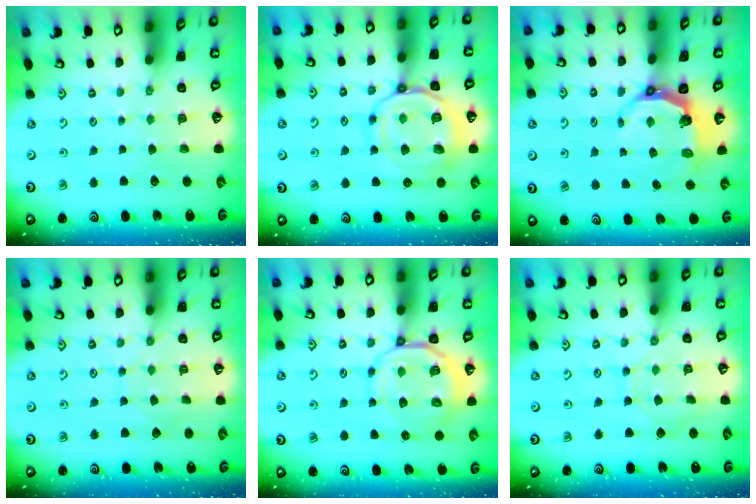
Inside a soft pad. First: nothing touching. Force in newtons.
{"total": 13.9, "press": 13.8, "slide": 1.5}
{"total": 6.4, "press": 4.9, "slide": 4.2}
{"total": 3.8, "press": 3.8, "slide": 0.2}
{"total": 9.7, "press": 9.5, "slide": 1.8}
{"total": 7.6, "press": 7.5, "slide": 0.9}